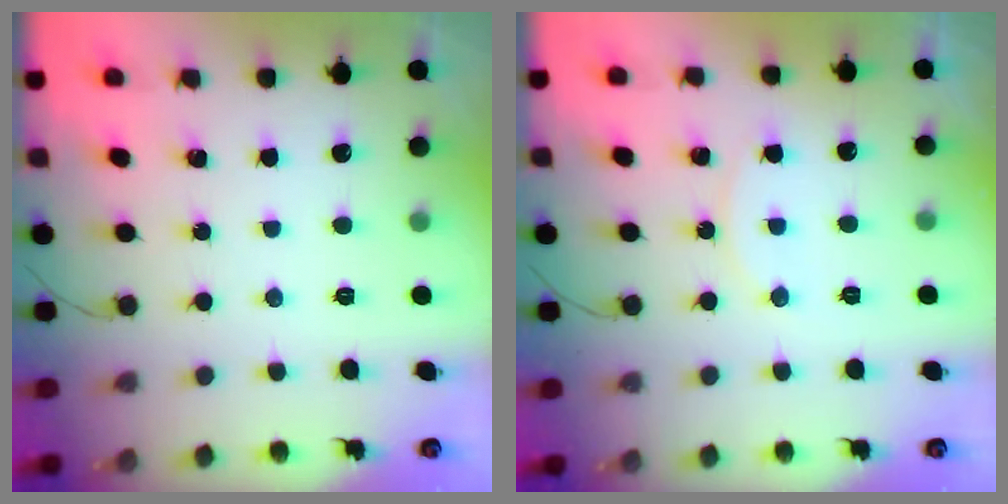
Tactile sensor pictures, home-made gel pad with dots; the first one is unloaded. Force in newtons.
{"total": 4.9, "press": 4.8, "slide": 0.5}